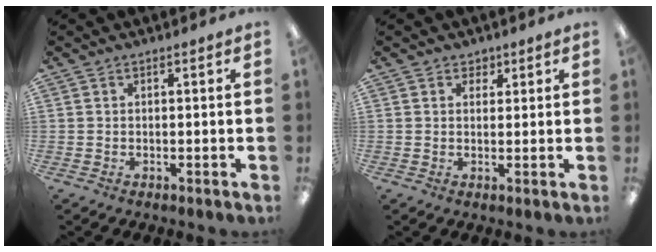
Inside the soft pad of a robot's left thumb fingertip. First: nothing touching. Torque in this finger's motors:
{"motor_torque": [0.05, -0.04, -0.44, 0.22, -0.01]}